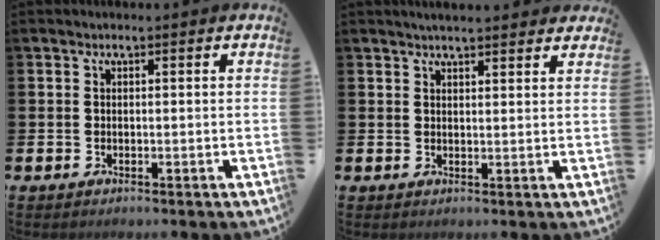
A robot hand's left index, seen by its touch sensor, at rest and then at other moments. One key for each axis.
{"total": 2.8, "fx": 2.7, "fy": 0.2, "fz": 0.5, "tx": -0.013, "ty": -0.008, "tz": 0.049}